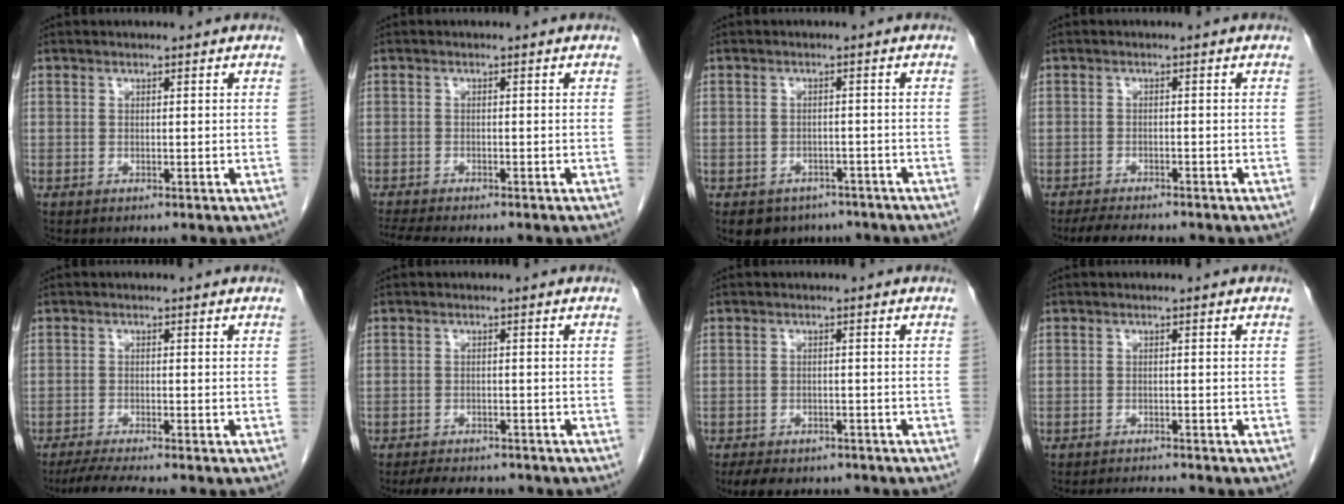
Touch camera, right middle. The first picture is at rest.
{"total": 5.5, "force": [-4.9, 0.7, 2.5], "torque": [-0.042, -0.009, -0.076]}
{"total": 5.8, "force": [-4.4, 3.8, 0.8], "torque": [-0.003, 0.010, -0.057]}
{"total": 5.1, "force": [-4.5, 0.9, 2.1], "torque": [-0.036, -0.012, -0.073]}
{"total": 4.9, "force": [-4.2, -0.5, 2.5], "torque": [-0.042, -0.017, -0.072]}
{"total": 6.9, "force": [-5.9, 2.4, 2.4], "torque": [-0.035, -0.004, -0.082]}
{"total": 8.6, "force": [-6.9, 3.9, 3.4], "torque": [-0.052, 0.002, -0.093]}
{"total": 2.6, "force": [-2.6, -0.3, 0.3], "torque": [-0.006, -0.013, -0.040]}